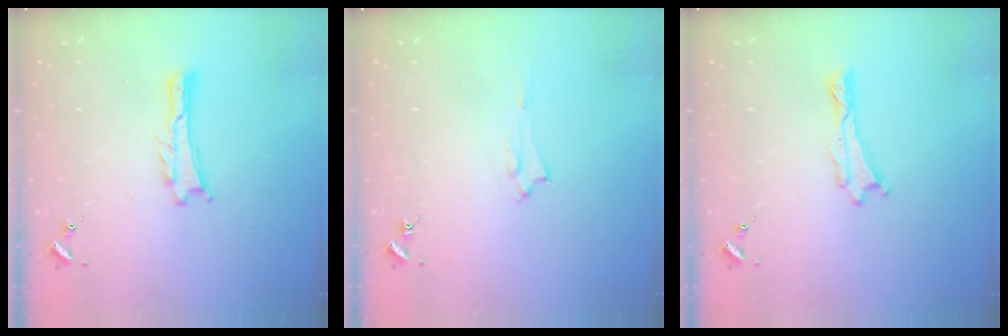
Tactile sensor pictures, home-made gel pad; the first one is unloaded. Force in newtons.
{"total": 1.5, "press": 1.5, "slide": 0.2}
{"total": 0.0}